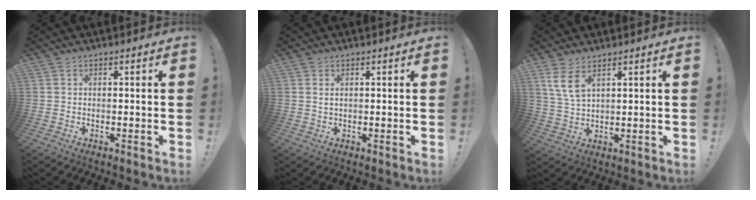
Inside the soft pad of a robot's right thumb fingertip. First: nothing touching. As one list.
[{"total": 1.5, "force": [0.8, 0.7, 1.0], "torque": [-0.015, -0.001, 0.012]}, {"total": 6.4, "force": [3.8, 2.5, 4.5], "torque": [-0.093, -0.018, 0.070]}]